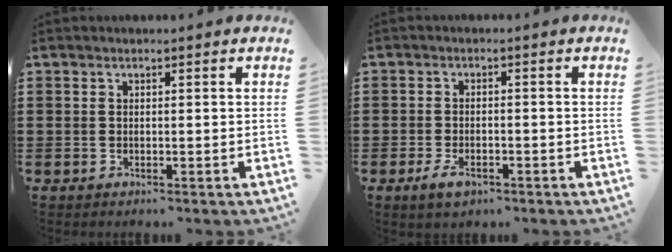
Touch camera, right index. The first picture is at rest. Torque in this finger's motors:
{"motor_torque": [-0.04, -0.21, 0.19, 0.02]}